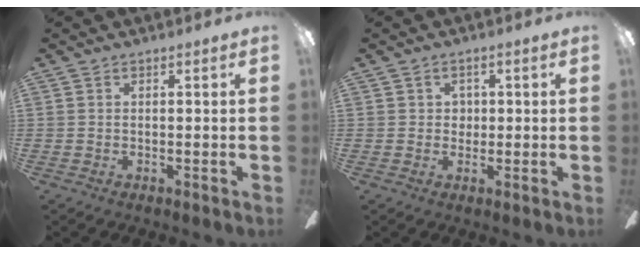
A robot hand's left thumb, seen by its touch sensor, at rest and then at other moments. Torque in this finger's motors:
{"motor_torque": [0.02, 0.09, -0.15, 0.05, 0.02]}